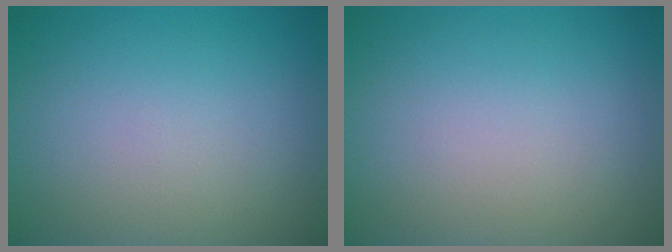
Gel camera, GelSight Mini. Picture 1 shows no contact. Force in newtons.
{"total": 0.0}